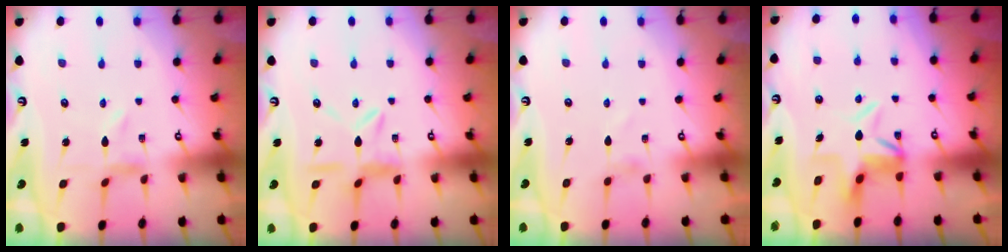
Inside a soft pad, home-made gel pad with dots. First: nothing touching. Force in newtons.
{"total": 6.9, "press": 6.9, "slide": 0.6}
{"total": 0.6, "press": 0.6, "slide": 0.2}
{"total": 5.5, "press": 5.3, "slide": 1.7}